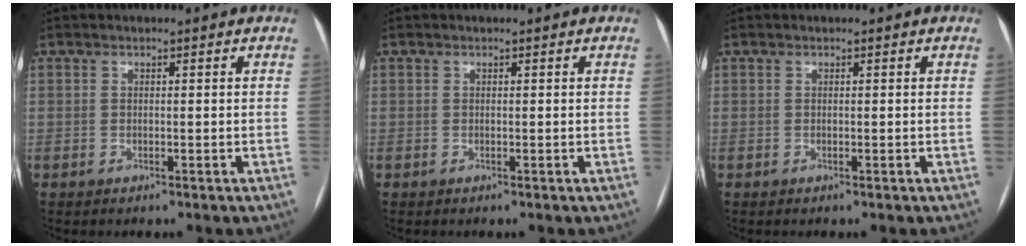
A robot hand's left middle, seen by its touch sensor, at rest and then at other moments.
{"total": 0.0}
{"total": 0.0}